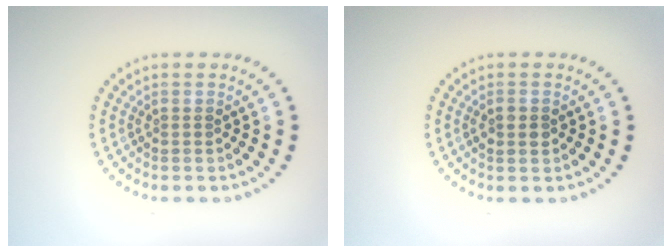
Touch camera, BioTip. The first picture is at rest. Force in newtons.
{"total": 1.4, "press": 1.3, "slide": 0.1}